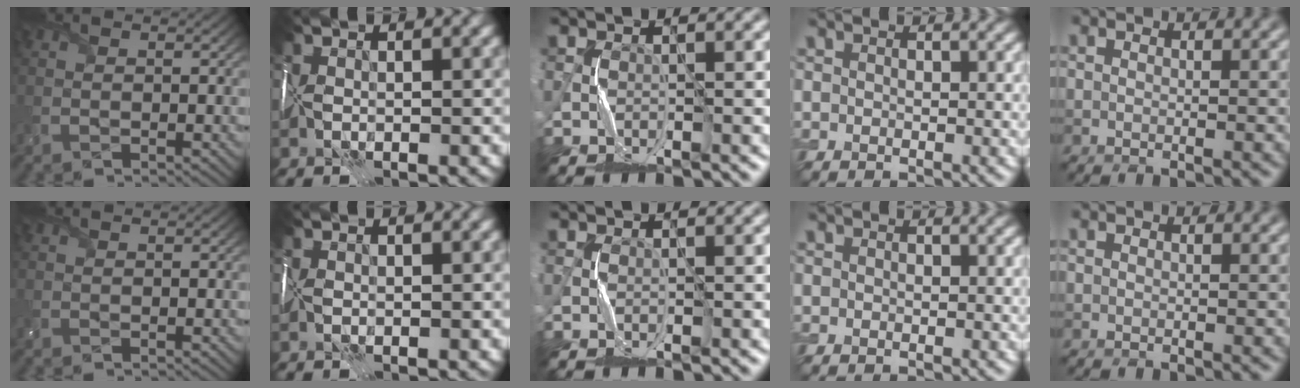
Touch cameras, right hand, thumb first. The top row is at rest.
{}